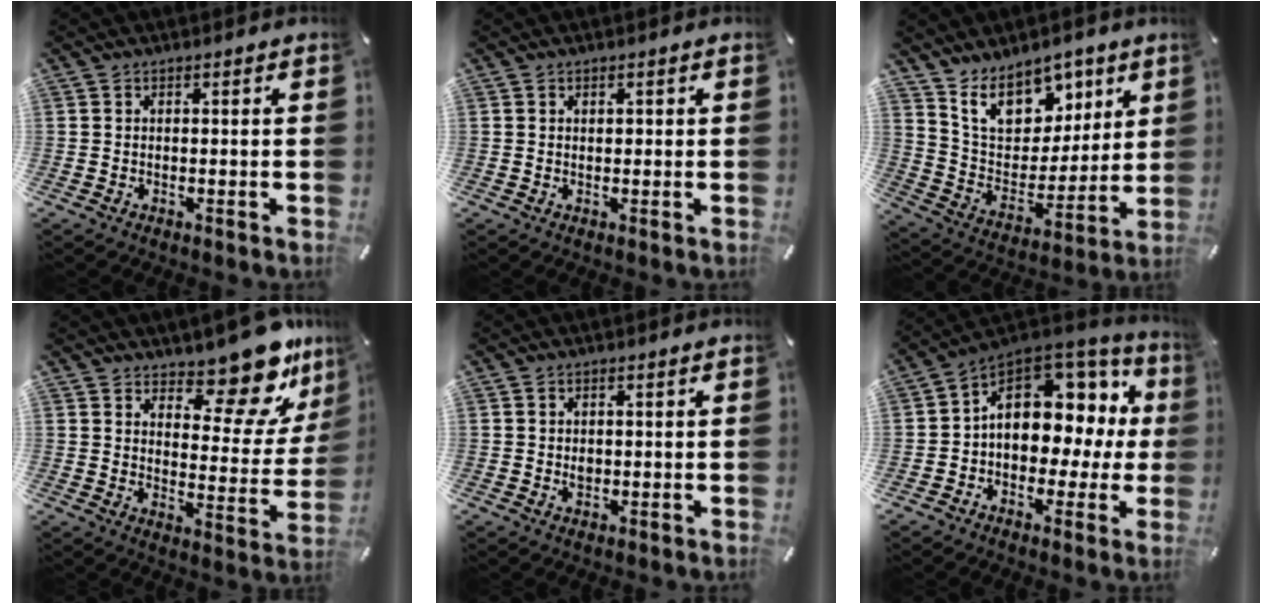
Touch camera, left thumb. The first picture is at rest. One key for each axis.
{"total": 0.5, "fx": 0.1, "fy": 0.4, "fz": 0.3, "tx": 0.002, "ty": -0.002, "tz": 0.000}
{"total": 14.6, "fx": 9.8, "fy": 9.6, "fz": 5.1, "tx": -0.095, "ty": -0.065, "tz": 0.184}
{"total": 15.7, "fx": 12.9, "fy": 5.7, "fz": 6.9, "tx": -0.074, "ty": -0.123, "tz": 0.211}
{"total": 1.1, "fx": 0.1, "fy": 1.0, "fz": 0.6, "tx": -0.014, "ty": 0.004, "tz": 0.000}
{"total": 12.5, "fx": 3.5, "fy": 9.3, "fz": 7.5, "tx": -0.104, "ty": -0.030, "tz": 0.065}